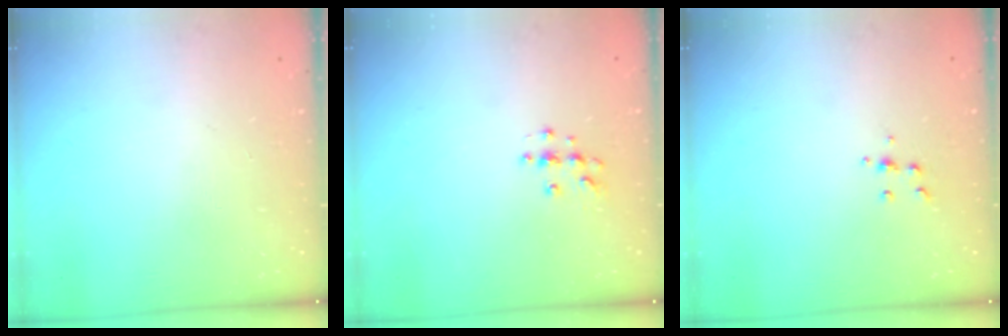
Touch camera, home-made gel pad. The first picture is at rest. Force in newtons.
{"total": 5.4, "press": 5.3, "slide": 0.7}
{"total": 4.6, "press": 4.5, "slide": 0.7}